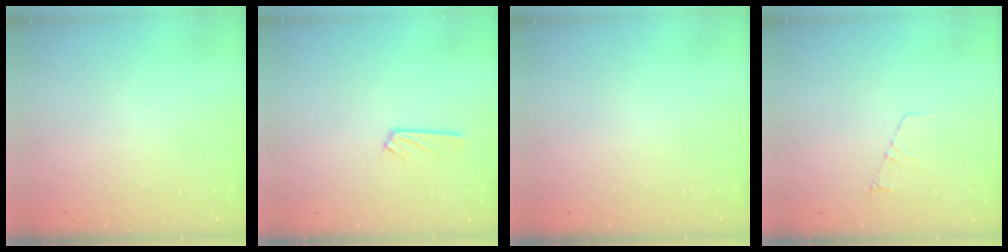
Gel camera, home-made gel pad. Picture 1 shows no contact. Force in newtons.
{"total": 3.5, "press": 3.5, "slide": 0.4}
{"total": 0.0}
{"total": 3.6, "press": 3.6, "slide": 0.4}